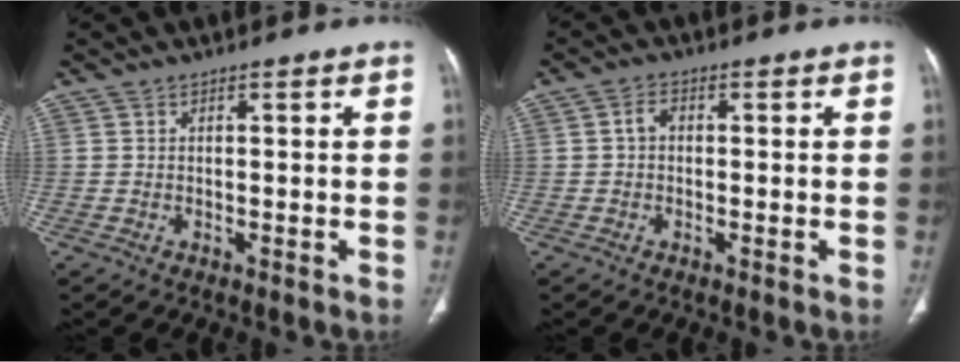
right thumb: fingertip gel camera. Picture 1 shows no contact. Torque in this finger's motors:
{"motor_torque": [-0.21, 0.12, 0.19, 0.26, 0.08]}